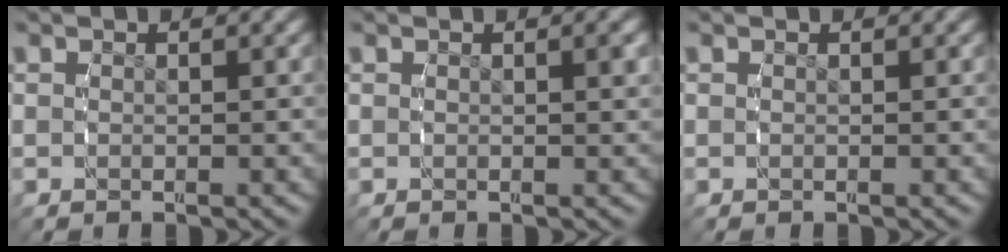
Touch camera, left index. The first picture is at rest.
{"total": 0.6, "force": [0.2, -0.2, 0.5], "torque": [-0.006, 0.001, 0.003]}
{"total": 0.0}